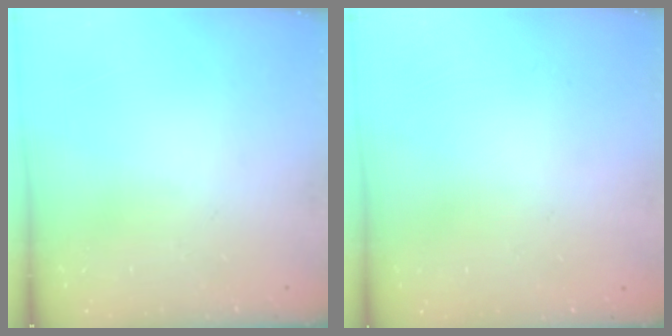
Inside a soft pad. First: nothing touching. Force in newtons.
{"total": 1.8, "press": 1.8, "slide": 0.2}